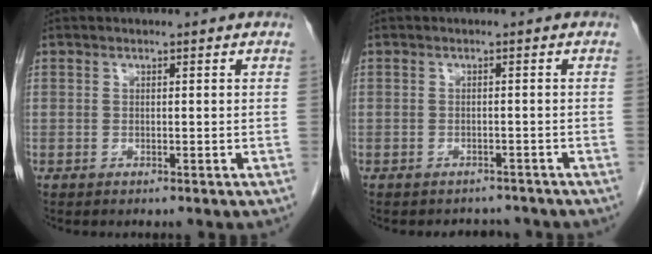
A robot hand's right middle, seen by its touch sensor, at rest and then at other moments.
{"total": 3.7, "force": [-3.4, 1.5, 0.1], "torque": [-0.005, 0.001, -0.043]}